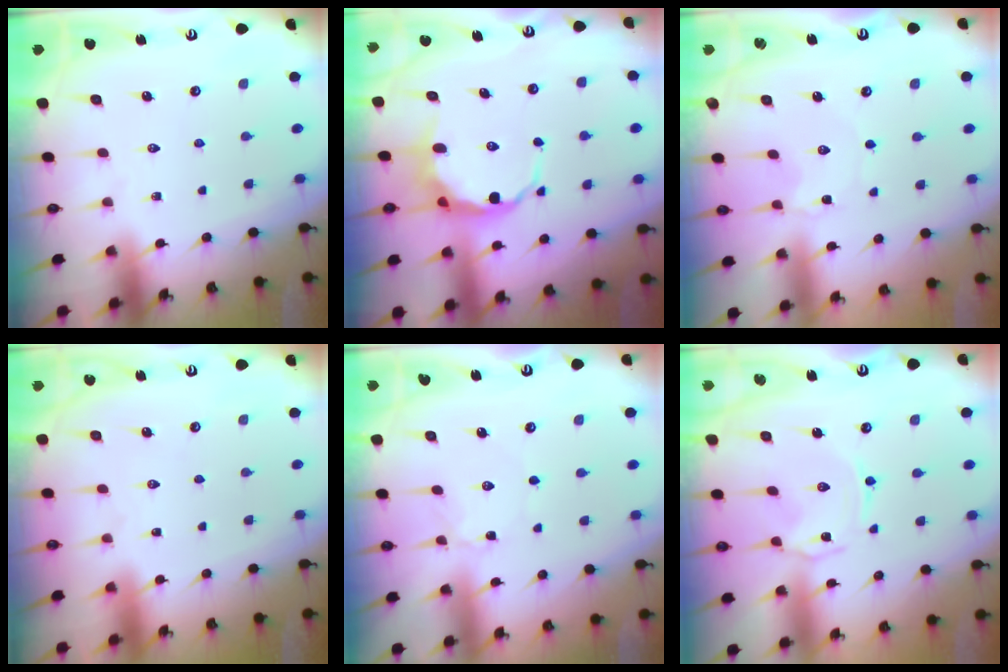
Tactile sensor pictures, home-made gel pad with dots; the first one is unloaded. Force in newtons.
{"total": 7.7, "press": 7.5, "slide": 1.7}
{"total": 0.8, "press": 0.8, "slide": 0.1}
{"total": 1.6, "press": 1.6, "slide": 0.1}
{"total": 1.0, "press": 1.0, "slide": 0.1}
{"total": 1.2, "press": 1.1, "slide": 0.4}